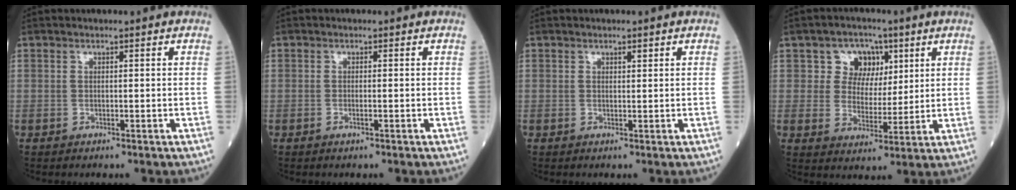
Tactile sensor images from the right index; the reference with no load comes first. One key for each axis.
{"total": 0.9, "fx": -0.4, "fy": -0.1, "fz": 0.8, "tx": -0.016, "ty": 0.000, "tz": -0.007}
{"total": 0.7, "fx": 0.5, "fy": 0.2, "fz": 0.4, "tx": -0.007, "ty": -0.003, "tz": 0.006}
{"total": 6.6, "fx": 2.8, "fy": 5.5, "fz": 2.4, "tx": -0.030, "ty": 0.018, "tz": 0.049}